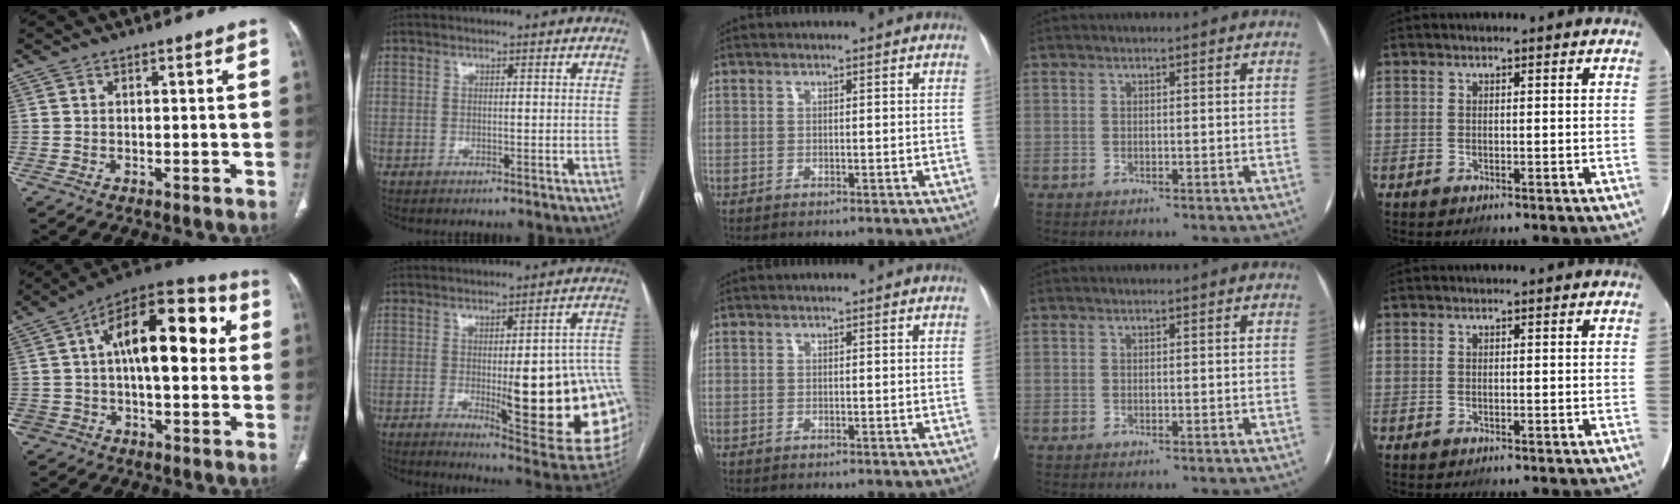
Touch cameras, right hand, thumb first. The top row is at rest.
{"thumb": {"total": 23.5, "force": [3.4, 14.0, 18.6], "torque": [-0.290, 0.048, 0.052]}, "index": {"total": 21.6, "force": [-3.1, 4.3, 20.9], "torque": [-0.176, 0.008, -0.021]}}